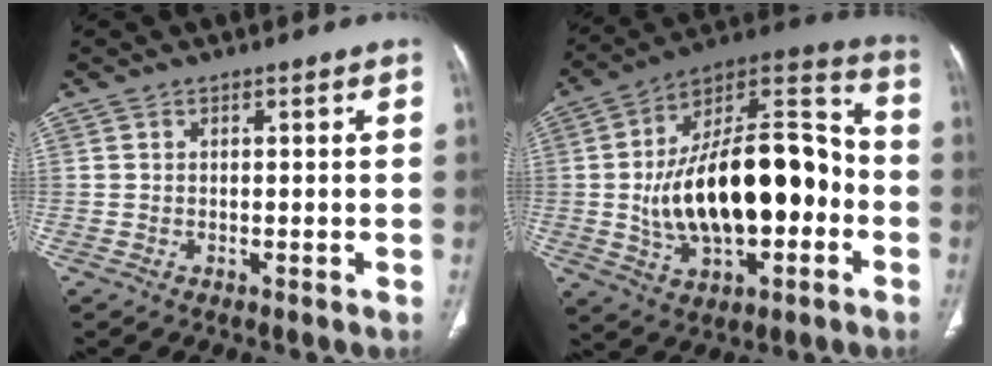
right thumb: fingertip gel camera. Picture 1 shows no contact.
{"total": 27.0, "force": [-3.2, 13.7, 23.0], "torque": [-0.367, 0.037, -0.044]}